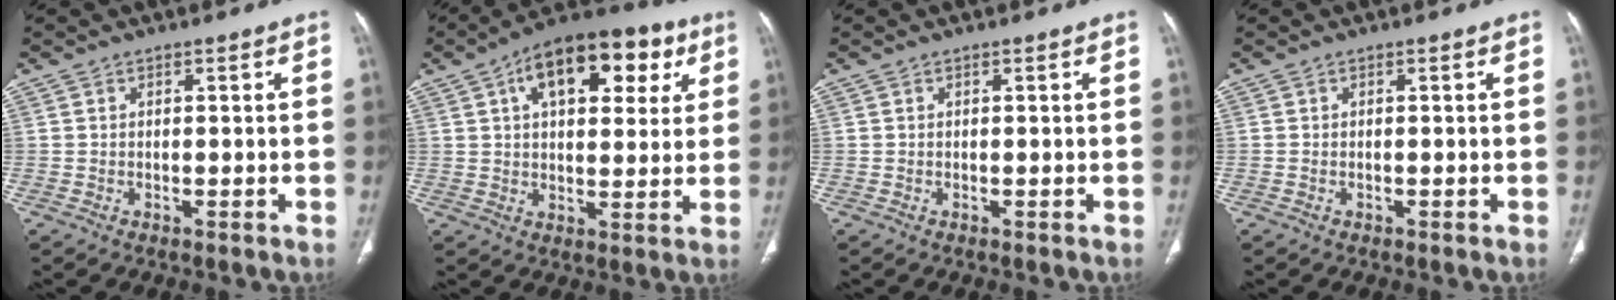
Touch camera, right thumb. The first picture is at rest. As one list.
[{"total": 18.4, "force": [7.4, 9.7, 13.8], "torque": [-0.161, 0.007, 0.107]}, {"total": 0.0}, {"total": 0.0}]